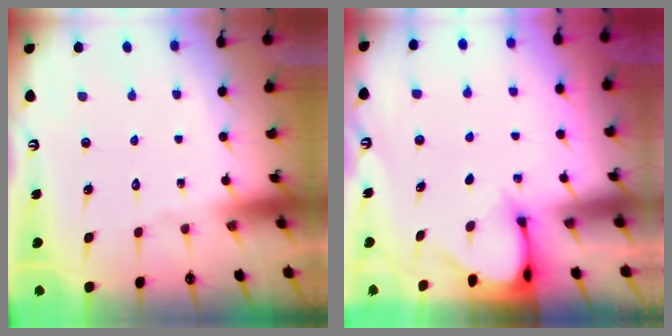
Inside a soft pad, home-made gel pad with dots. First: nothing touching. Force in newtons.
{"total": 3.5, "press": 3.4, "slide": 0.2}